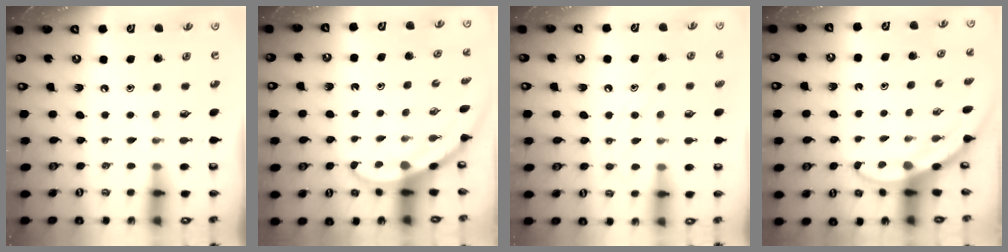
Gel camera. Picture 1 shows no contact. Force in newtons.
{"total": 3.2, "press": 3.2, "slide": 0.1}
{"total": 8.7, "press": 8.6, "slide": 0.7}
{"total": 3.5, "press": 3.5, "slide": 0.1}